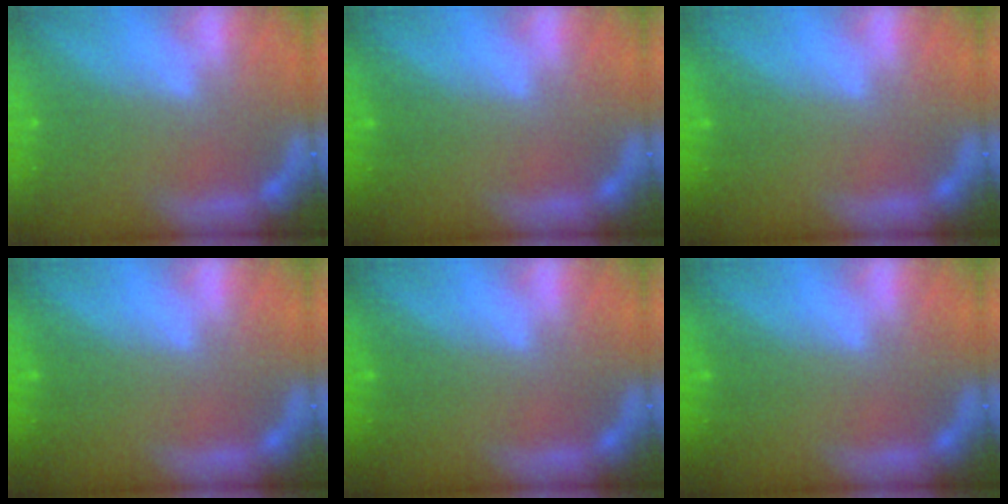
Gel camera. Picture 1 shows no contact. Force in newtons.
{"total": 0.0}
{"total": 0.0}
{"total": 0.0}
{"total": 0.0}
{"total": 0.0}